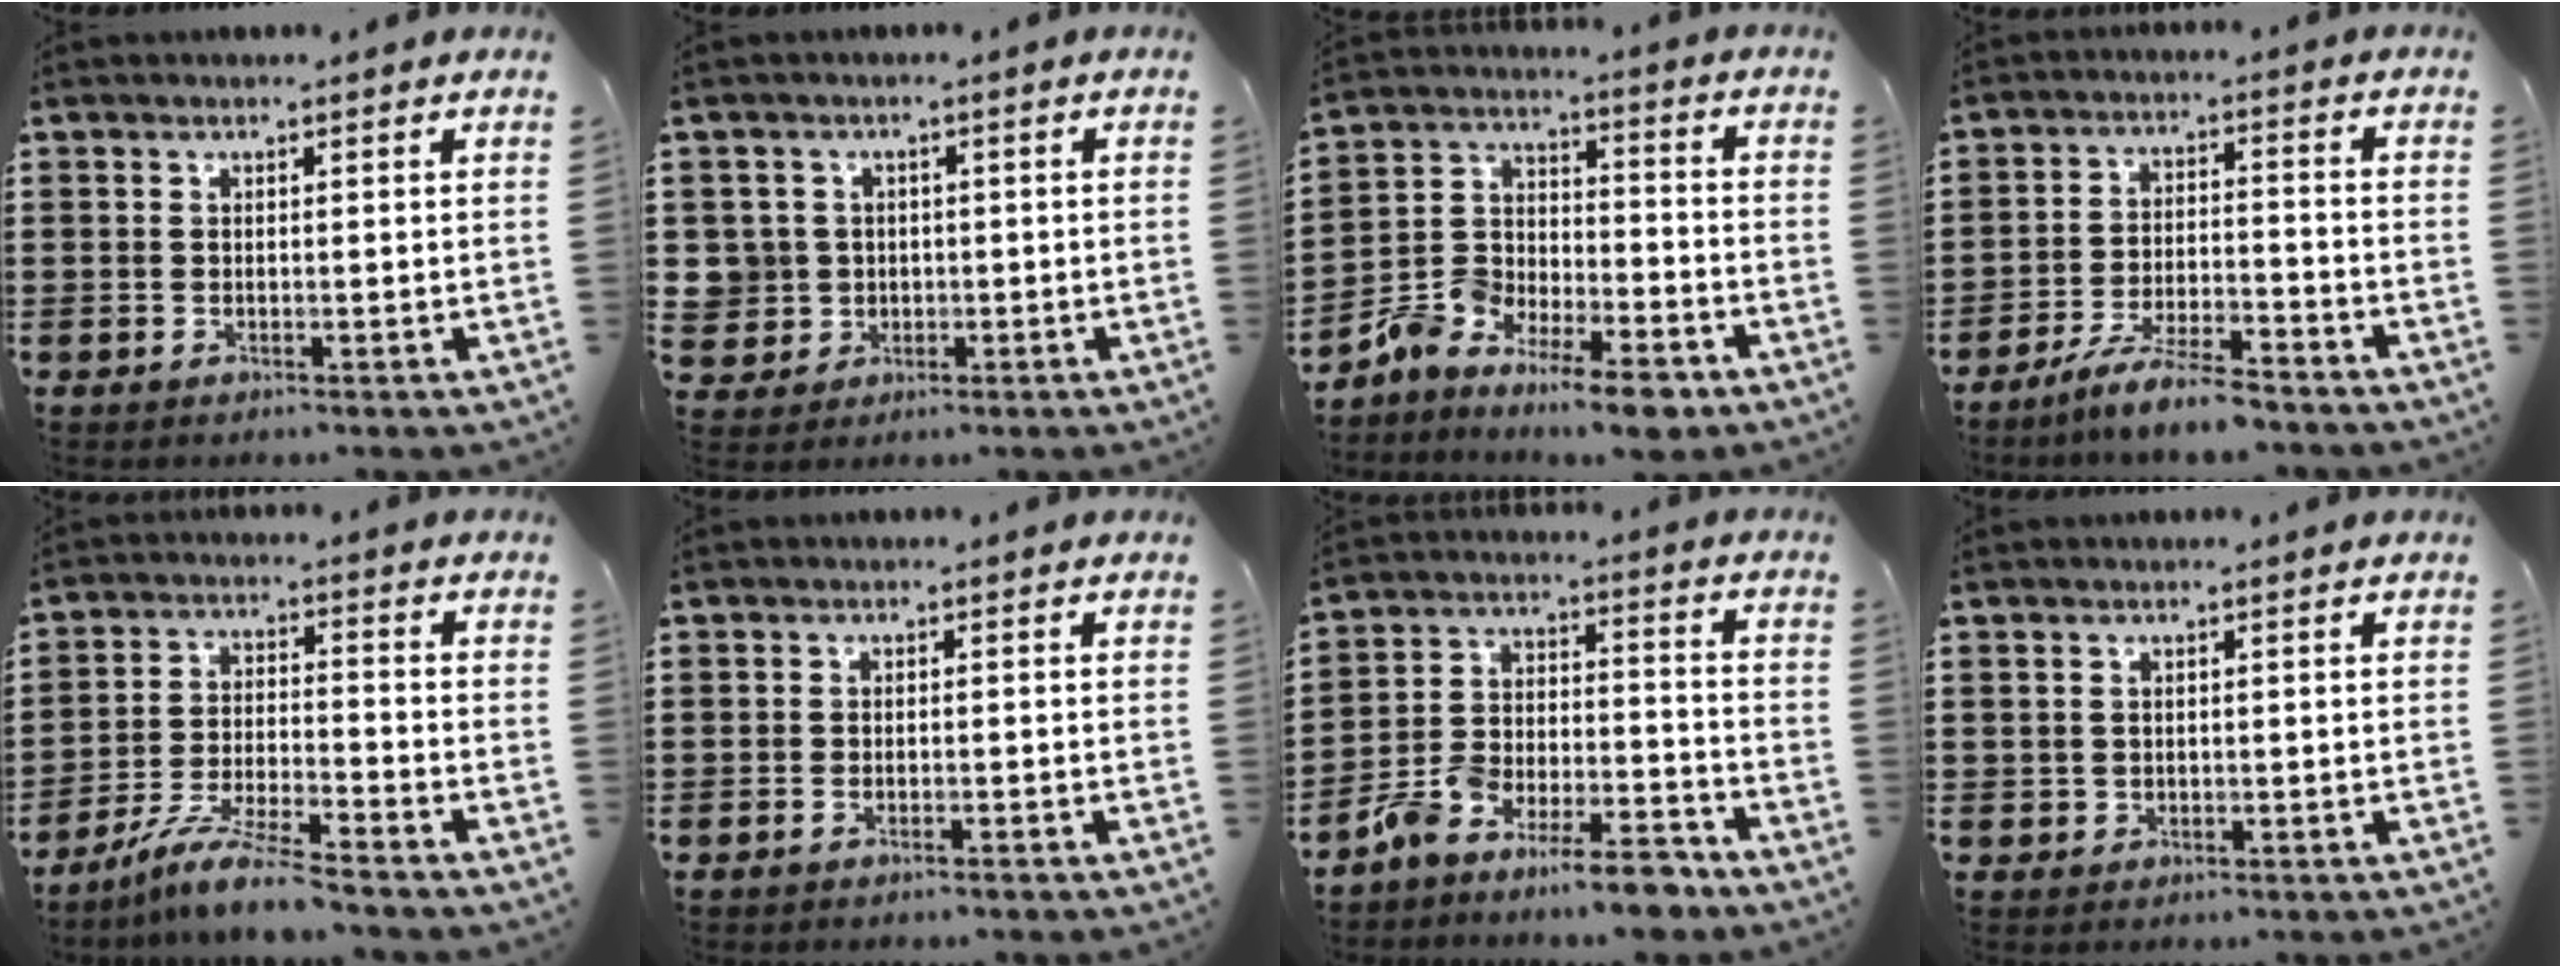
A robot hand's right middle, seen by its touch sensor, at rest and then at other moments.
{"total": 4.5, "force": [-0.1, 4.4, 0.6], "torque": [-0.040, 0.010, -0.005]}
{"total": 8.5, "force": [-7.7, 2.3, 2.8], "torque": [-0.057, 0.018, -0.151]}
{"total": 6.8, "force": [-6.1, 0.3, 3.1], "torque": [-0.067, -0.005, -0.116]}
{"total": 7.9, "force": [-7.0, 0.0, 3.7], "torque": [-0.080, -0.006, -0.136]}
{"total": 0.8, "force": [-0.7, 0.1, 0.4], "torque": [-0.010, -0.002, -0.013]}
{"total": 8.8, "force": [-8.4, 1.0, 2.4], "torque": [-0.044, 0.020, -0.165]}
{"total": 0.7, "force": [0.0, 0.7, 0.1], "torque": [-0.003, 0.006, 0.000]}